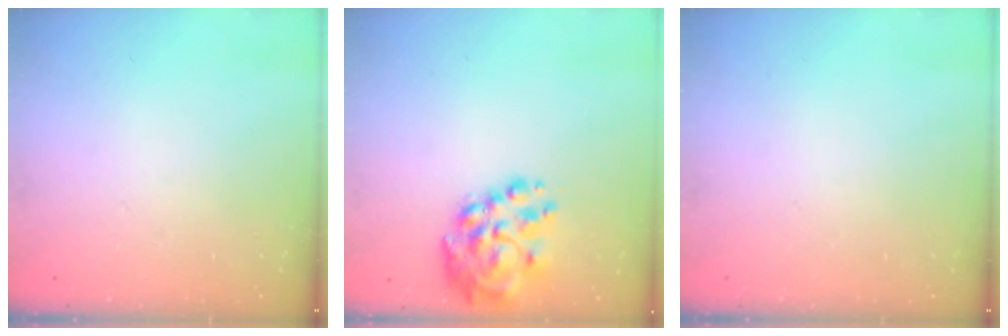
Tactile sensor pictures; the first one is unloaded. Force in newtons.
{"total": 11.5, "press": 11.0, "slide": 3.3}
{"total": 0.0}